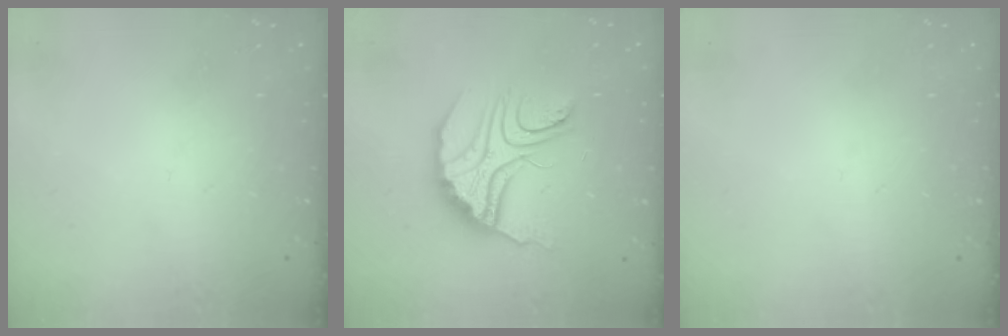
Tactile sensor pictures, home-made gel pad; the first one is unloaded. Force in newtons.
{"total": 17.0, "press": 16.9, "slide": 1.4}
{"total": 0.0}